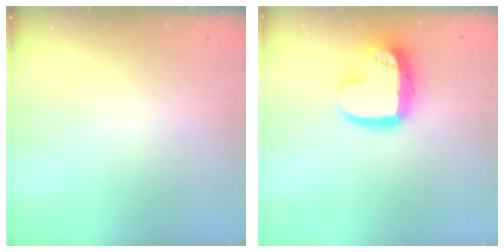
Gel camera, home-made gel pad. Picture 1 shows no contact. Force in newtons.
{"total": 15.1, "press": 15.1, "slide": 1.3}